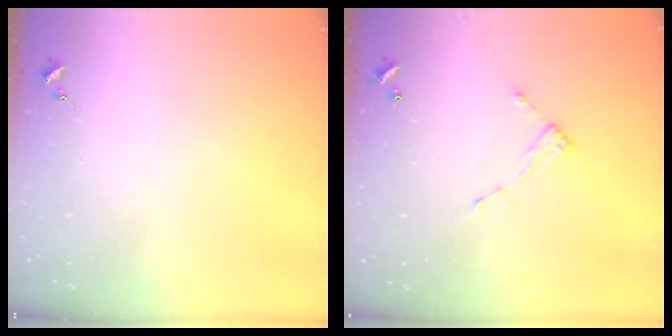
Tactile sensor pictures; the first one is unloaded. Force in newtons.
{"total": 6.4, "press": 6.4, "slide": 0.3}